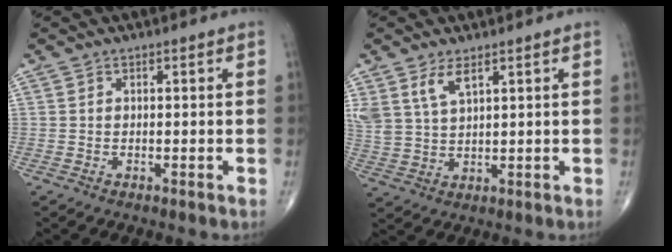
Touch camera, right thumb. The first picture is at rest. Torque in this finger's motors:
{"motor_torque": [-0.06, 0.06, 0.53, 0.45, 0.05]}